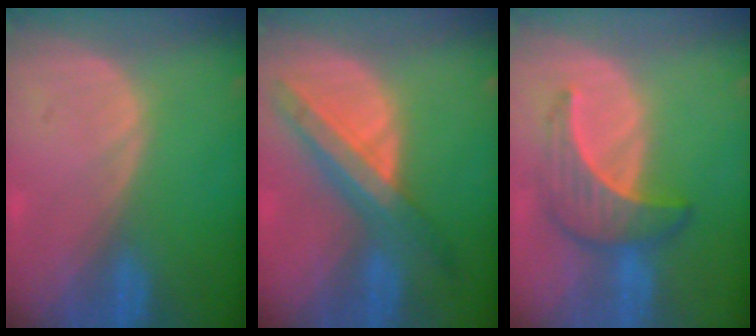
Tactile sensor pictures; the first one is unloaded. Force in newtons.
{"total": 8.1, "press": 7.2, "slide": 3.7}
{"total": 6.5, "press": 6.4, "slide": 1.2}